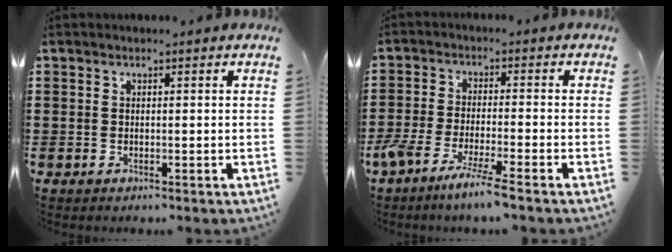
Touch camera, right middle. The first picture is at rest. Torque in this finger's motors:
{"motor_torque": [1.43, -0.71, 0.71, 0.17]}